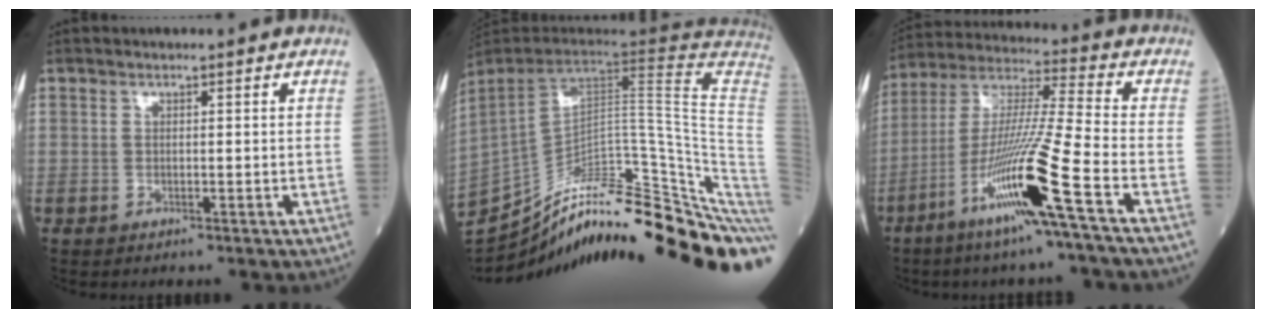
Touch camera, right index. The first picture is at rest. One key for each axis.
{"total": 38.9, "fx": -30.6, "fy": 3.8, "fz": 23.7, "tx": -0.265, "ty": -0.044, "tz": -0.417}
{"total": 15.9, "fx": -7.3, "fy": -1.8, "fz": 14.0, "tx": -0.281, "ty": -0.022, "tz": -0.141}